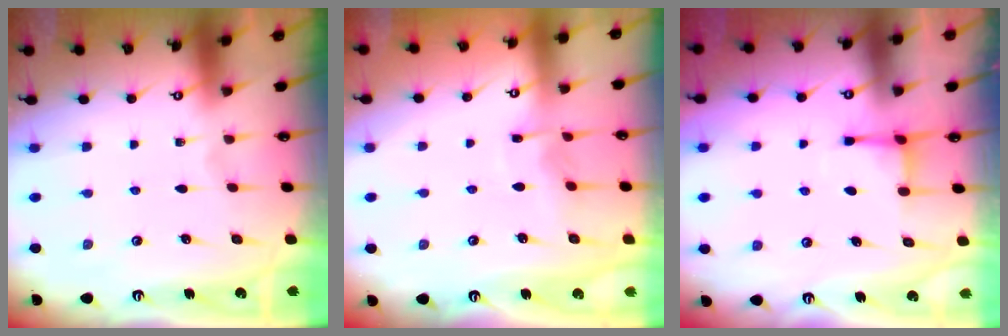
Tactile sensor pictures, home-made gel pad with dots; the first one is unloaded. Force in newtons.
{"total": 5.0, "press": 5.0, "slide": 0.8}
{"total": 2.9, "press": 2.9, "slide": 0.4}